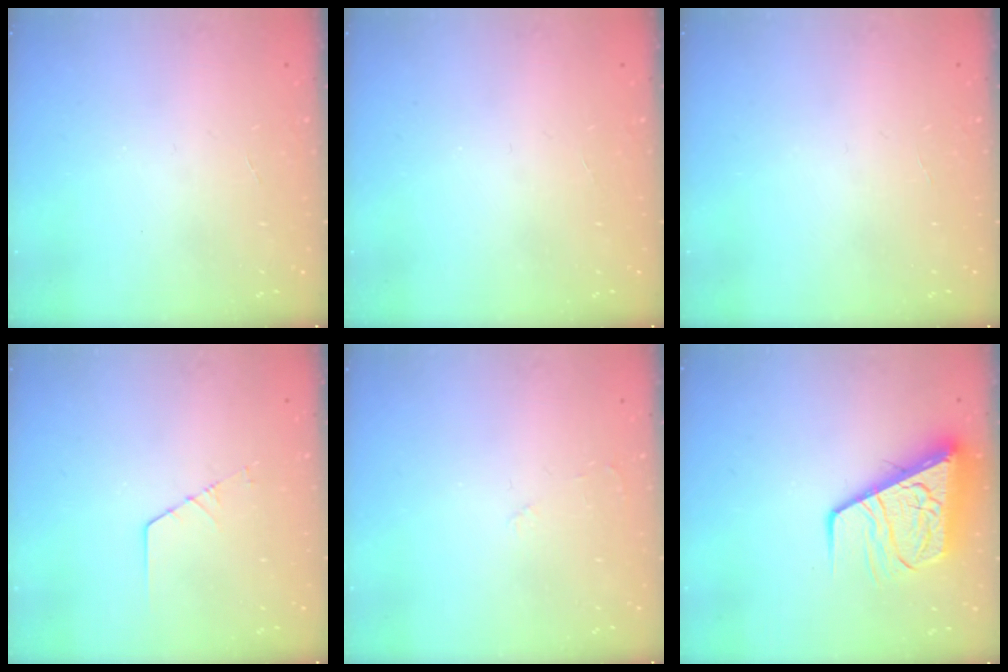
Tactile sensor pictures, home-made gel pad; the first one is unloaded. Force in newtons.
{"total": 0.0}
{"total": 0.0}
{"total": 1.3, "press": 1.3, "slide": 0.1}
{"total": 2.5, "press": 2.5, "slide": 0.4}
{"total": 13.4, "press": 13.3, "slide": 1.4}